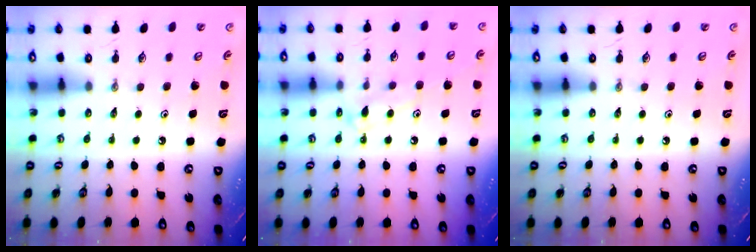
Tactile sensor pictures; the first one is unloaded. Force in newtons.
{"total": 10.9, "press": 10.8, "slide": 0.8}
{"total": 0.0}